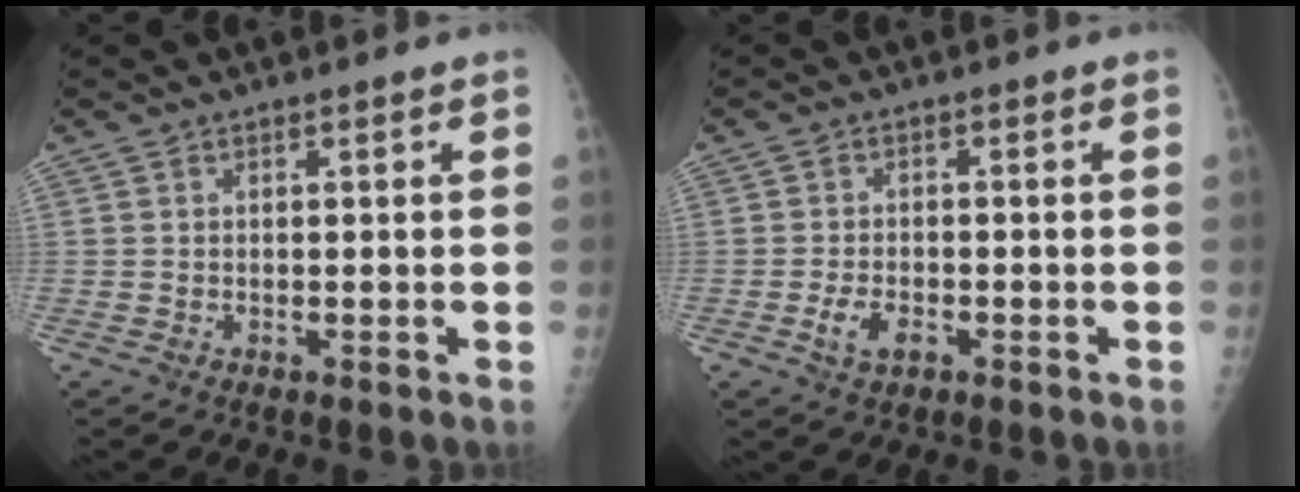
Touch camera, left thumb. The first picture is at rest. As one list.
[{"total": 3.8, "force": [-1.6, 2.3, 2.5], "torque": [-0.044, 0.005, -0.028]}]